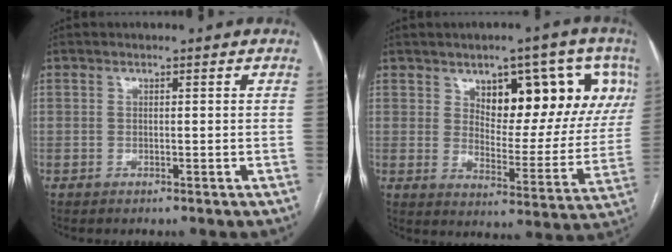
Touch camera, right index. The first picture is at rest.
{"total": 16.3, "force": [7.2, 7.2, 12.7], "torque": [-0.149, 0.009, 0.106]}